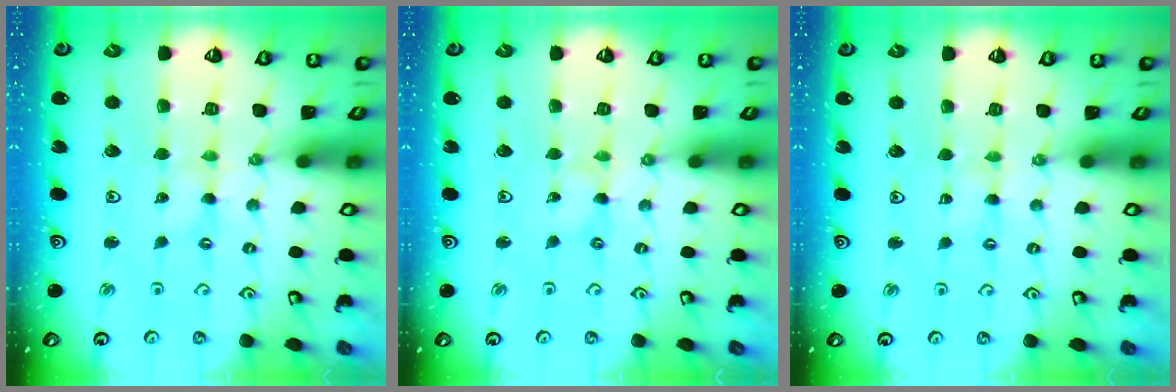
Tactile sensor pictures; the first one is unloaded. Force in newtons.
{"total": 0.0}
{"total": 1.5, "press": 1.5, "slide": 0.3}